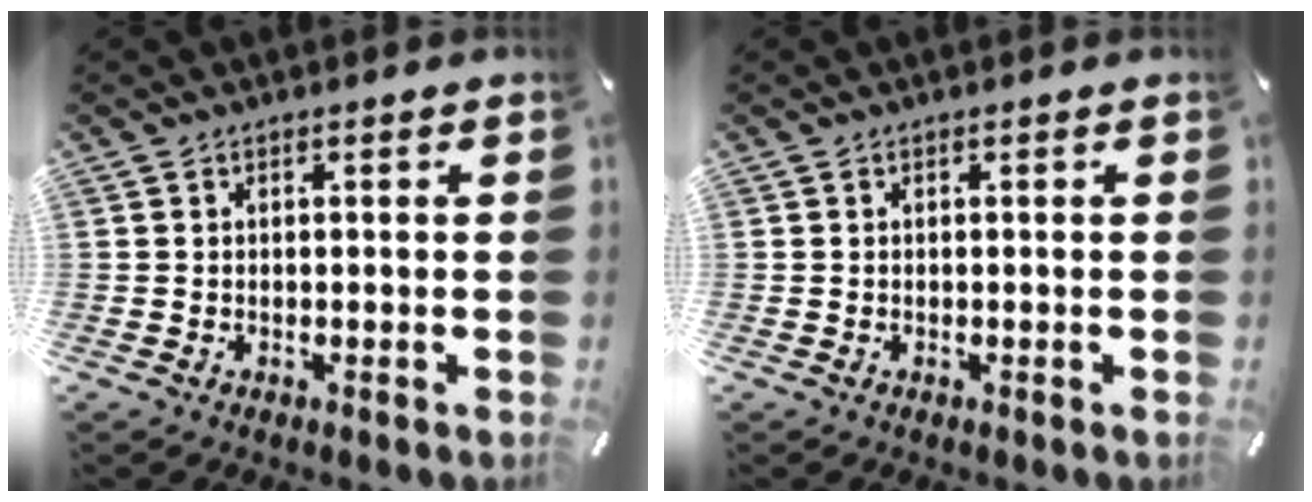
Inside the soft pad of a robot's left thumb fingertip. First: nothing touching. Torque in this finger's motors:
{"motor_torque": [0.12, 0.11, -0.09, 0.08, 0.00]}